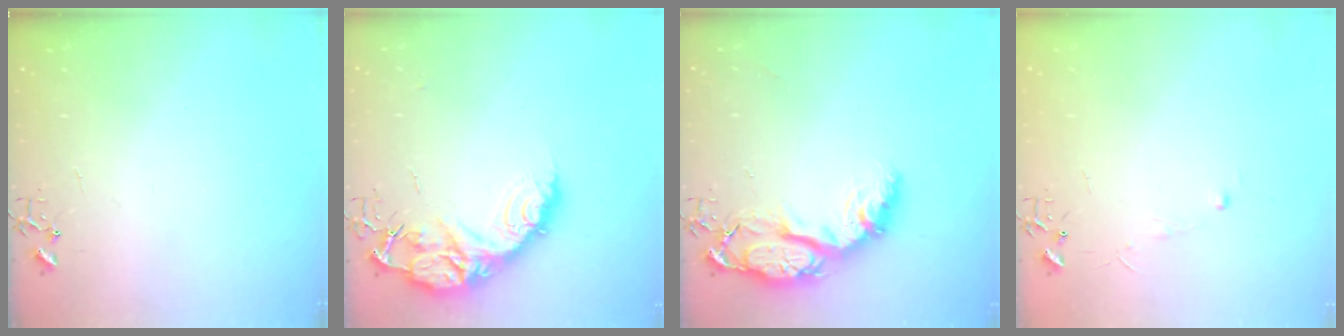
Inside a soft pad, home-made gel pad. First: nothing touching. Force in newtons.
{"total": 16.1, "press": 16.0, "slide": 1.5}
{"total": 15.4, "press": 15.3, "slide": 1.2}
{"total": 3.9, "press": 3.8, "slide": 0.4}